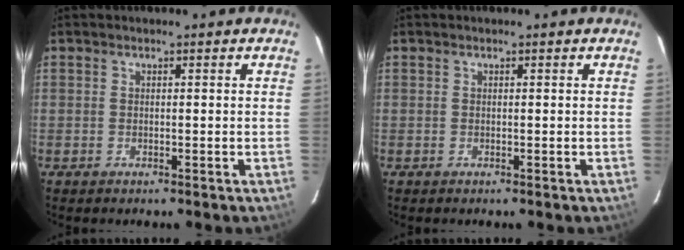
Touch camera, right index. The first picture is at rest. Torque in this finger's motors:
{"motor_torque": [0.00, 0.00, 0.00, 0.00]}